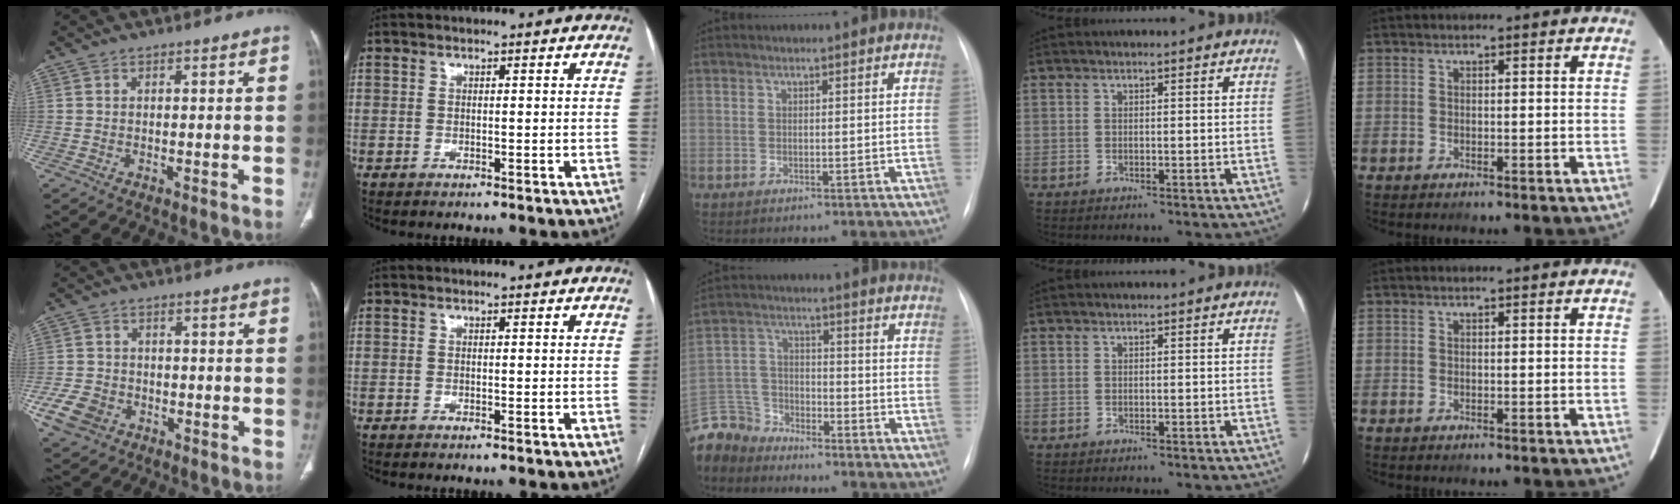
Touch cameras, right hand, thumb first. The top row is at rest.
{"thumb": {"total": 7.5, "force": [-3.0, 5.9, 3.5], "torque": [-0.067, 0.016, -0.048]}, "middle": {"total": 10.4, "force": [-9.7, 3.9, 0.6], "torque": [-0.026, 0.012, -0.191]}}